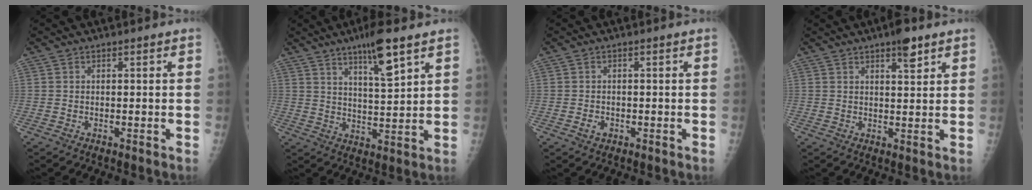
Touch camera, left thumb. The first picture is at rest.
{"total": 9.2, "force": [5.8, 1.4, 7.1], "torque": [-0.115, -0.034, 0.100]}
{"total": 1.6, "force": [-0.6, 1.2, 0.9], "torque": [-0.010, 0.003, -0.008]}
{"total": 4.5, "force": [2.9, 1.3, 3.2], "torque": [-0.037, -0.016, 0.041]}